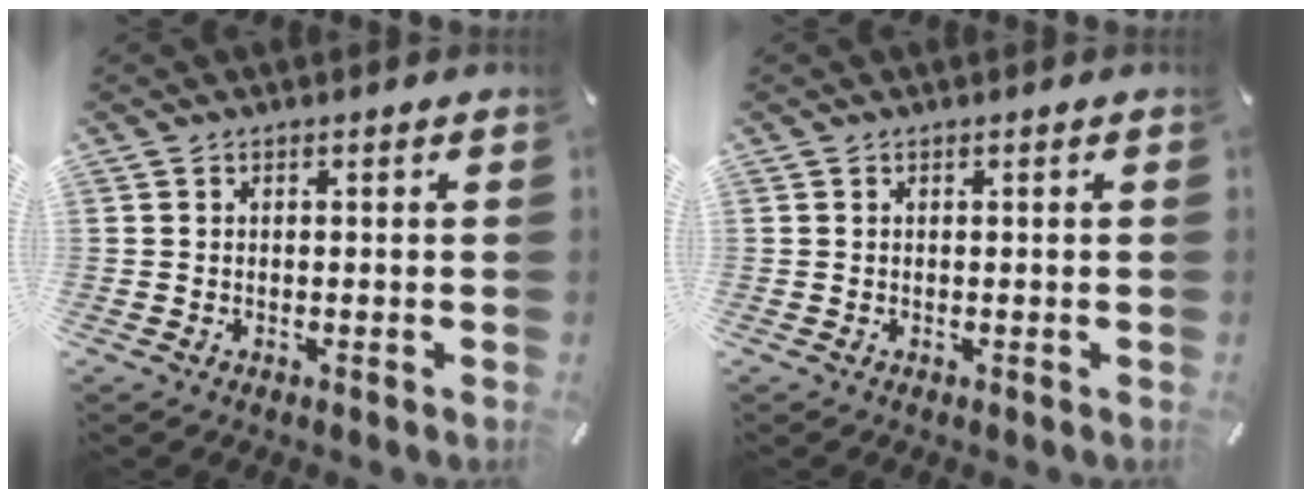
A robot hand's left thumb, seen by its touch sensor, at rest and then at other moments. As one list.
[{"total": 0.0}]